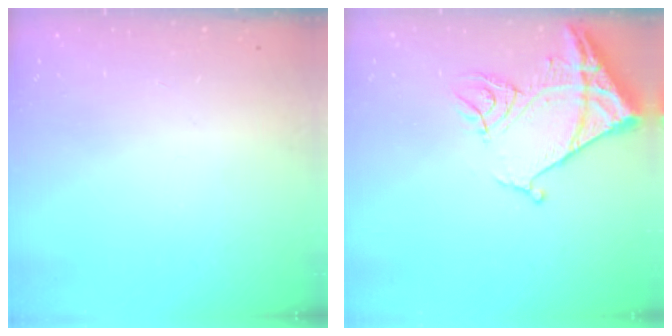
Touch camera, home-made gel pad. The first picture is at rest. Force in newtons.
{"total": 13.7, "press": 13.6, "slide": 1.4}